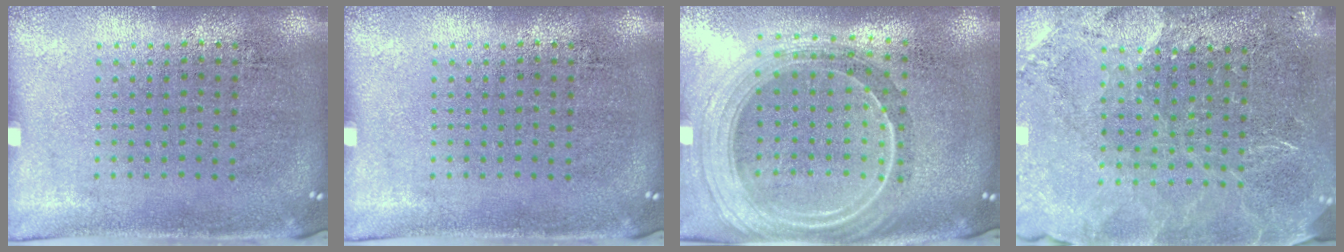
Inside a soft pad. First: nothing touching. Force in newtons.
{"total": 0.0}
{"total": 2.3, "press": 2.0, "slide": 1.1}
{"total": 3.6, "press": 3.2, "slide": 1.6}